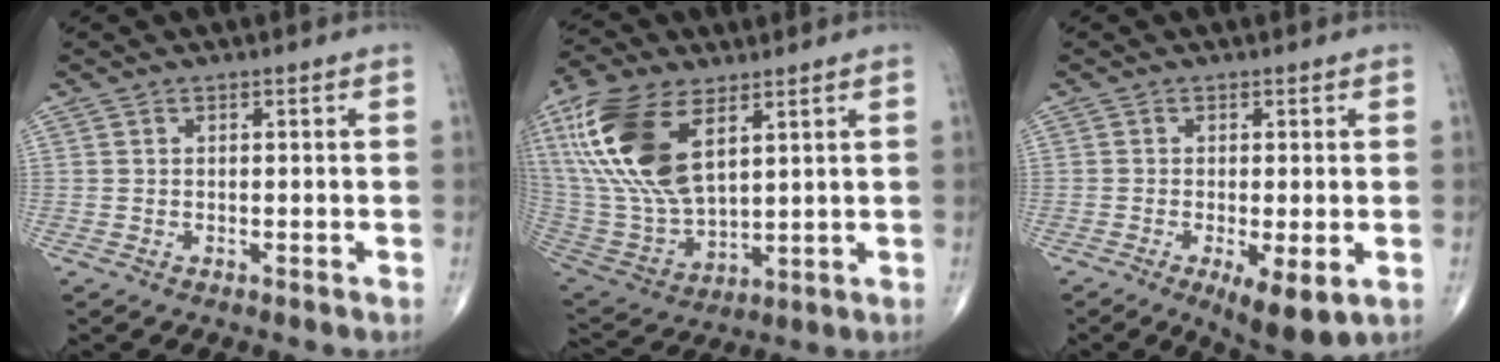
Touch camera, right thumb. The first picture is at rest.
{"total": 21.2, "force": [8.9, 10.5, 16.2], "torque": [-0.341, -0.027, 0.177]}
{"total": 7.4, "force": [-2.3, 2.3, 6.6], "torque": [-0.106, -0.020, -0.034]}